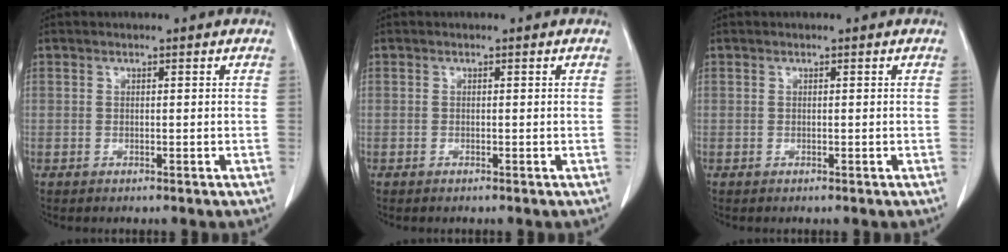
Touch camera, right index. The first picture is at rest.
{"total": 0.0}
{"total": 0.0}